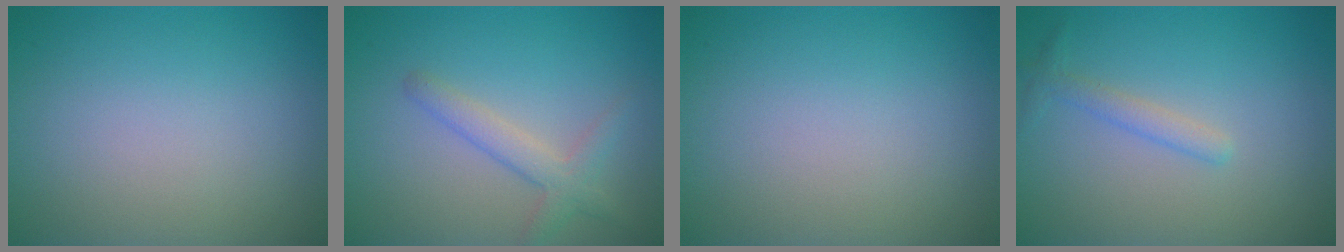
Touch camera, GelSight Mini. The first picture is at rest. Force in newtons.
{"total": 2.6, "press": 2.5, "slide": 0.1}
{"total": 0.0}
{"total": 1.5, "press": 1.5, "slide": 0.1}